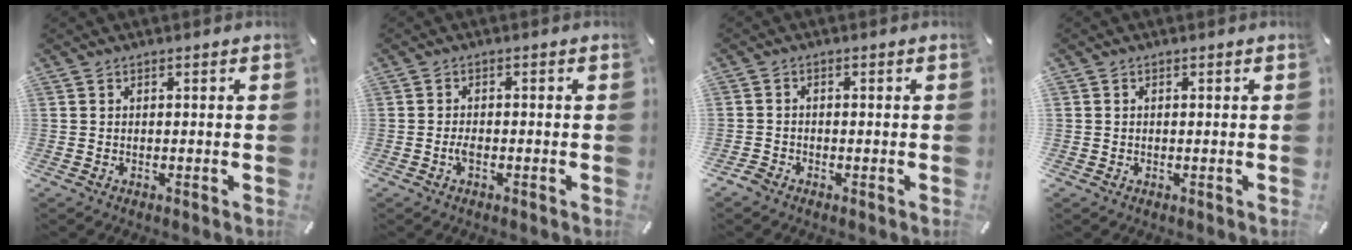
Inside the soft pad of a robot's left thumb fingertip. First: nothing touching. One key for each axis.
{"total": 1.8, "fx": -0.9, "fy": 0.7, "fz": 1.4, "tx": -0.034, "ty": 0.000, "tz": -0.019}
{"total": 2.3, "fx": -1.3, "fy": 1.9, "fz": 0.2, "tx": -0.001, "ty": 0.009, "tz": -0.027}
{"total": 2.1, "fx": 0.3, "fy": 2.0, "fz": -0.4, "tx": 0.014, "ty": 0.000, "tz": 0.003}